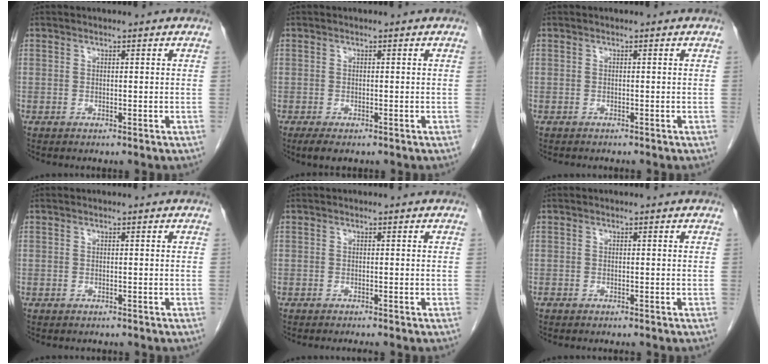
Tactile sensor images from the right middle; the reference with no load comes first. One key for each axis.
{"total": 2.7, "fx": -1.9, "fy": 1.0, "fz": 1.7, "tx": -0.032, "ty": -0.006, "tz": -0.026}
{"total": 1.4, "fx": -1.3, "fy": 0.3, "fz": 0.4, "tx": -0.013, "ty": -0.003, "tz": -0.014}
{"total": 0.7, "fx": -0.6, "fy": 0.2, "fz": 0.1, "tx": -0.011, "ty": -0.002, "tz": -0.010}
{"total": 1.2, "fx": -1.0, "fy": -0.3, "fz": 0.4, "tx": -0.005, "ty": 0.001, "tz": -0.015}
{"total": 1.2, "fx": -1.1, "fy": 0.2, "fz": 0.5, "tx": -0.009, "ty": -0.001, "tz": -0.014}